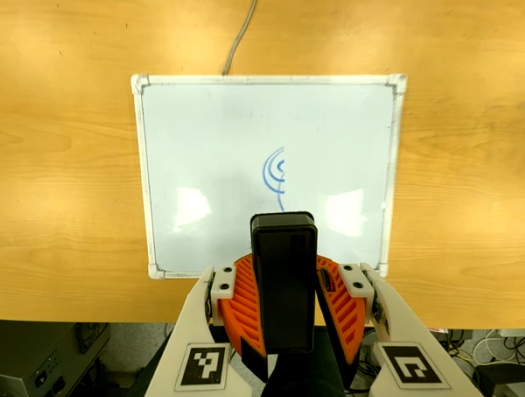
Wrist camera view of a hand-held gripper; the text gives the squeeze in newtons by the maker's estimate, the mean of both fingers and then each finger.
{"total": 9.4, "left": 9.8, "right": 9.0}